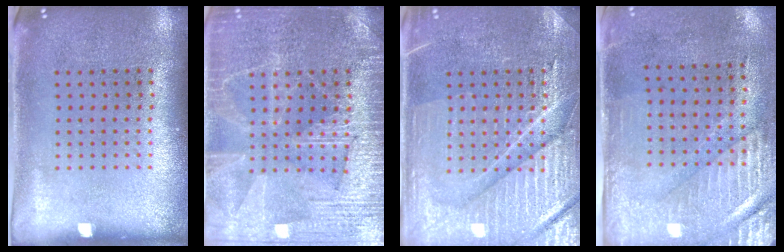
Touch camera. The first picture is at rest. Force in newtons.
{"total": 3.6, "press": 3.6, "slide": 0.5}
{"total": 4.3, "press": 4.2, "slide": 0.8}
{"total": 2.8, "press": 2.4, "slide": 1.4}